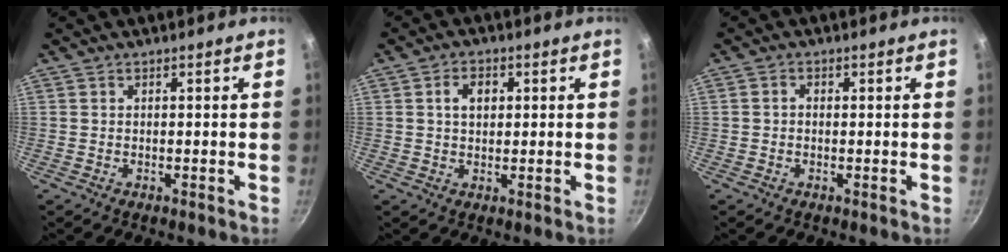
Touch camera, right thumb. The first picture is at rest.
{"total": 4.2, "force": [1.0, 3.0, 2.8], "torque": [-0.027, 0.007, 0.014]}
{"total": 1.4, "force": [-0.1, 1.1, 0.8], "torque": [-0.014, 0.007, -0.004]}